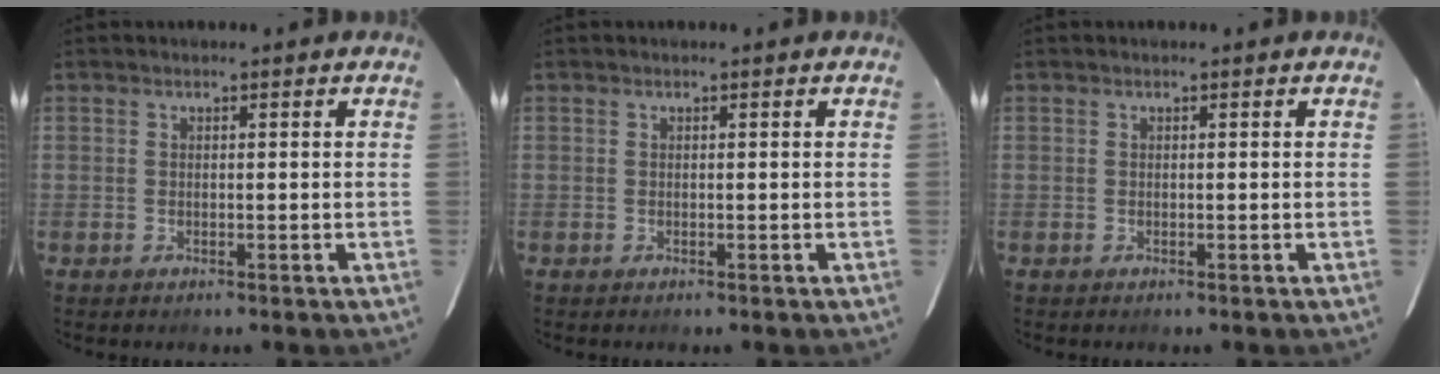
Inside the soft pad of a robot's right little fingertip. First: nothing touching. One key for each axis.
{"total": 0.0}
{"total": 0.0}